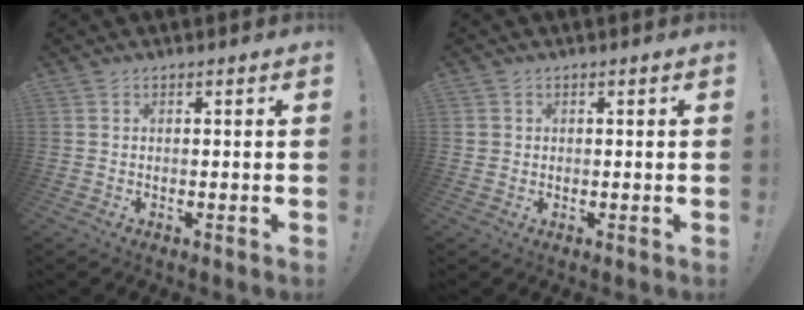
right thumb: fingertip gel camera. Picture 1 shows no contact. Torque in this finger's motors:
{"motor_torque": [-0.15, -0.06, -0.11, 0.13, 0.00]}